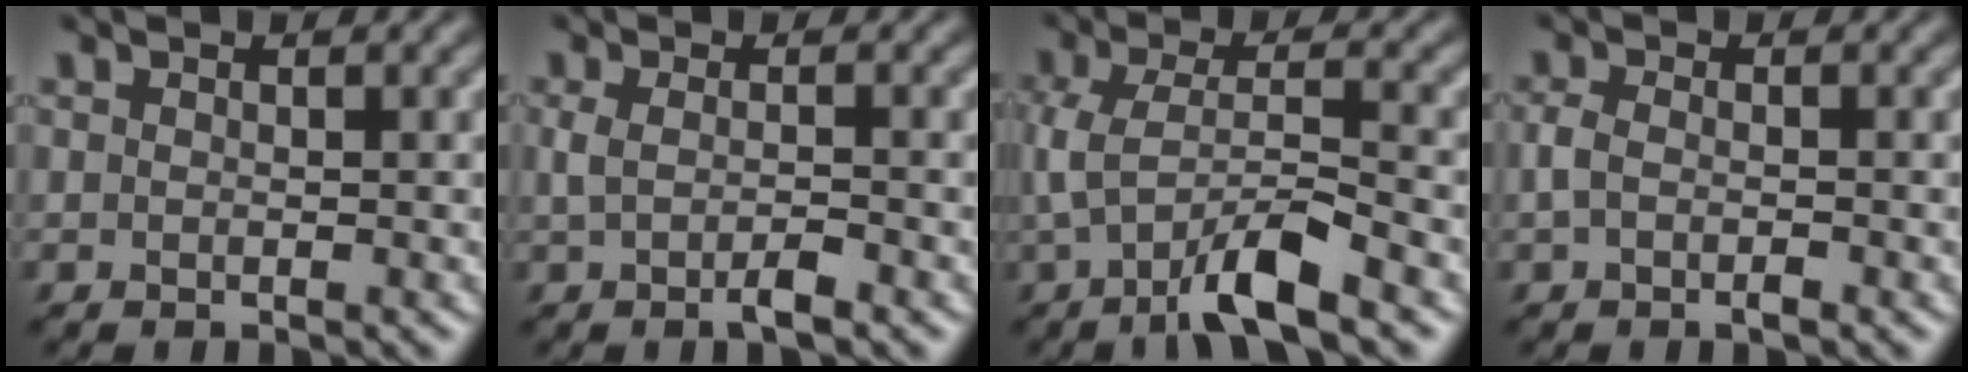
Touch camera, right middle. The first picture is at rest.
{"total": 2.0, "force": [-0.6, 0.5, 1.9], "torque": [-0.041, -0.006, -0.013]}
{"total": 5.9, "force": [-2.6, 1.3, 5.2], "torque": [-0.108, 0.003, -0.052]}
{"total": 1.9, "force": [-0.7, 1.0, 1.5], "torque": [-0.034, -0.001, -0.017]}